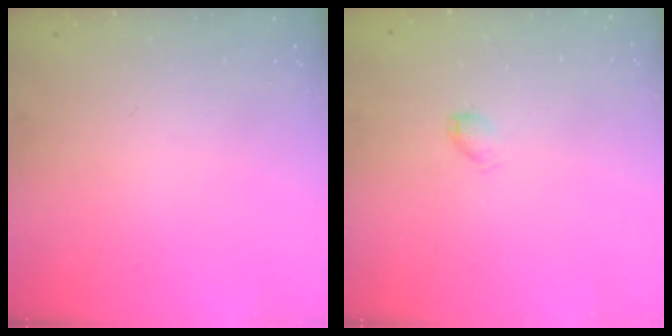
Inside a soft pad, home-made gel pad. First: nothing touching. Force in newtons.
{"total": 2.9, "press": 2.9, "slide": 0.4}